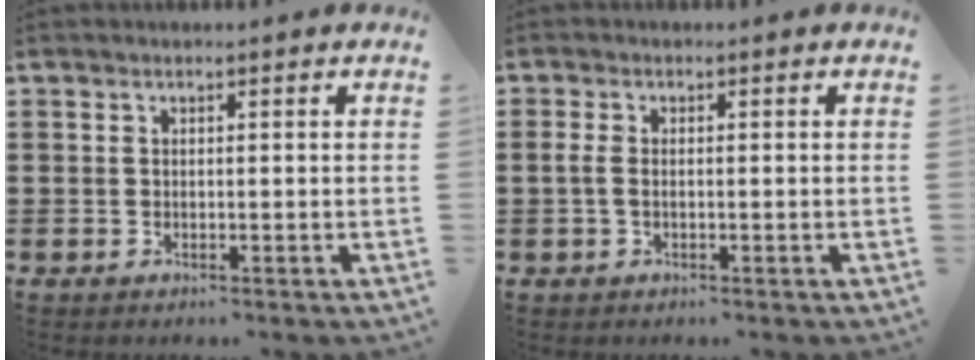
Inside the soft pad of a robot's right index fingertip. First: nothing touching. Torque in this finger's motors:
{"motor_torque": [0.96, 0.98, 0.02, 0.02]}